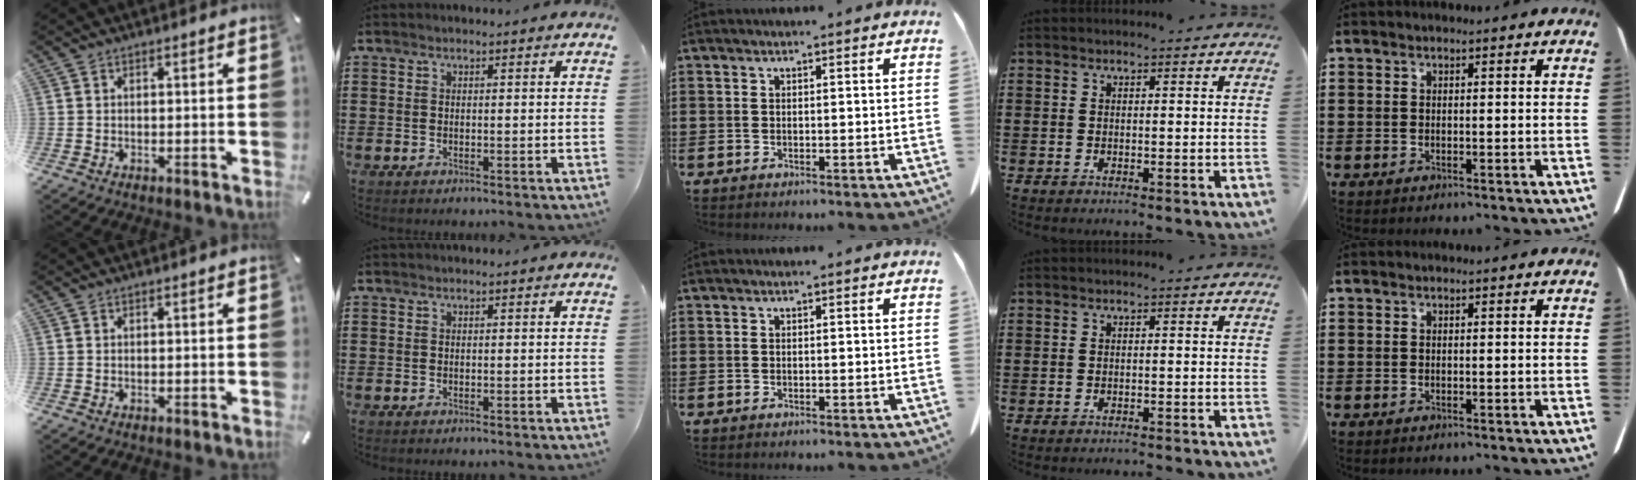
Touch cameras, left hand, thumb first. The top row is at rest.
{"ring": {"total": 0.8, "force": [-0.8, 0.0, 0.1], "torque": [-0.005, -0.001, -0.015]}}